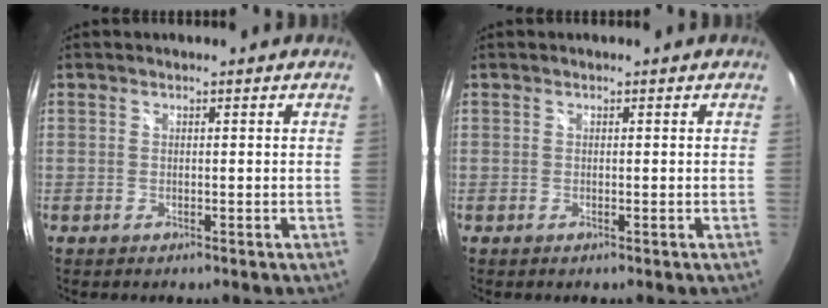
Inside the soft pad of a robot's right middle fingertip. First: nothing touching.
{"total": 0.0}